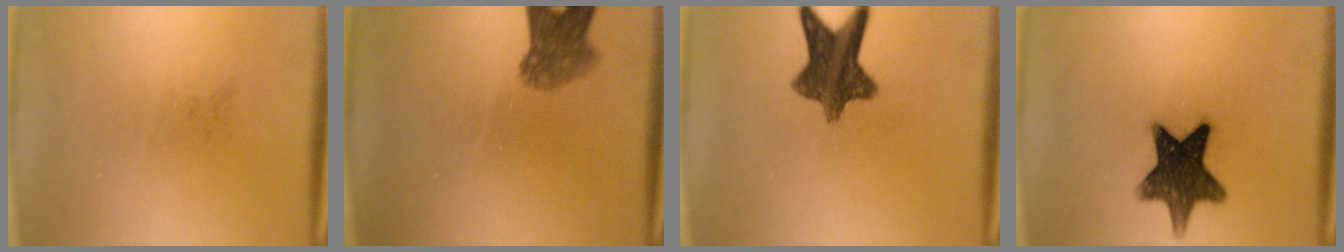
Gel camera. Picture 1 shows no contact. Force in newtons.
{"total": 5.2}
{"total": 9.8}
{"total": 12.8}